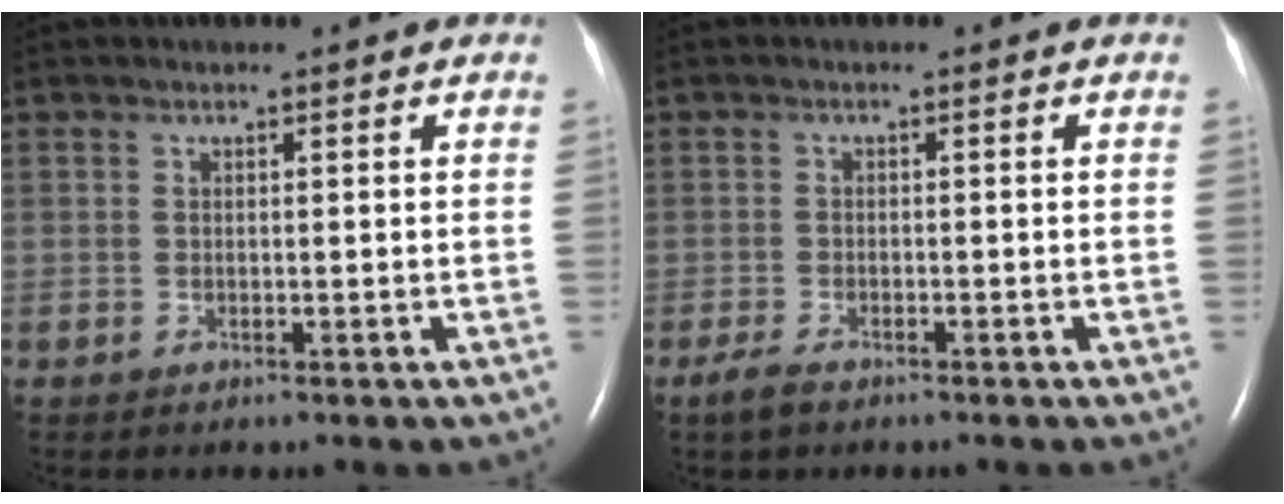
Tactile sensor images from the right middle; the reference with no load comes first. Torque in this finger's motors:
{"motor_torque": [0.31, -0.27, 0.22, 0.07]}